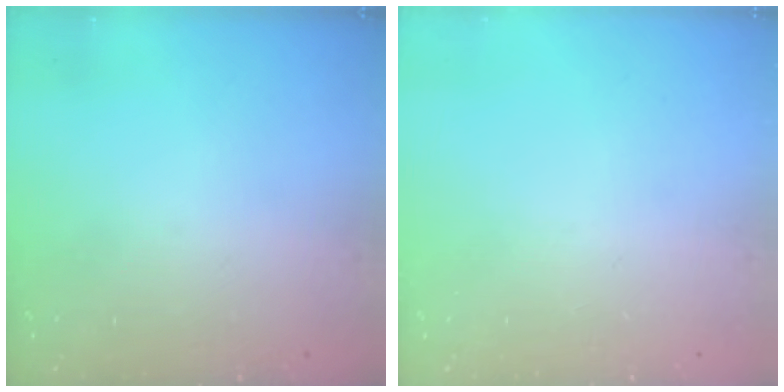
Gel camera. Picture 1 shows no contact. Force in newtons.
{"total": 0.0}